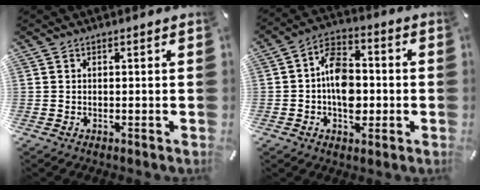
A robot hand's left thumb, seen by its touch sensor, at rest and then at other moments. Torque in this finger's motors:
{"motor_torque": [0.70, 1.74, 1.05, -0.06, 0.39]}